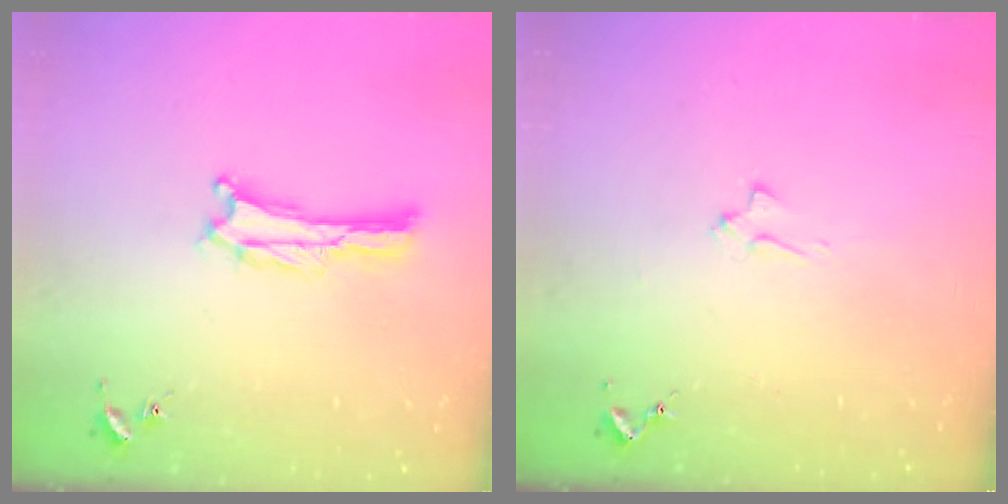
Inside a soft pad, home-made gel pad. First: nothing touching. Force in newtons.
{"total": 2.1, "press": 2.1, "slide": 0.3}